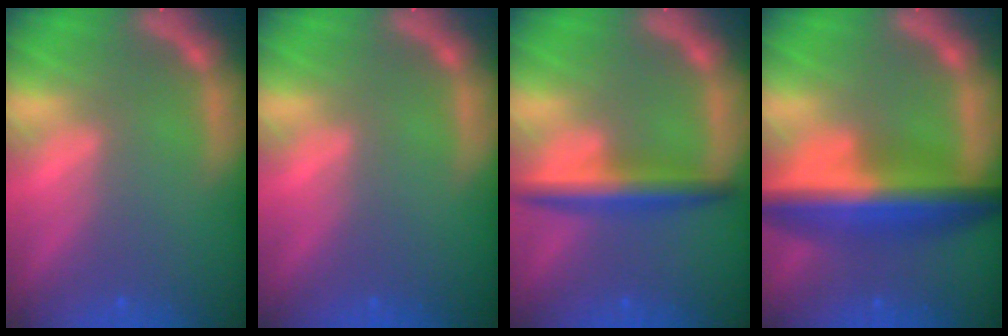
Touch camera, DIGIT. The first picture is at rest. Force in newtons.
{"total": 0.0}
{"total": 4.5}
{"total": 9.5}